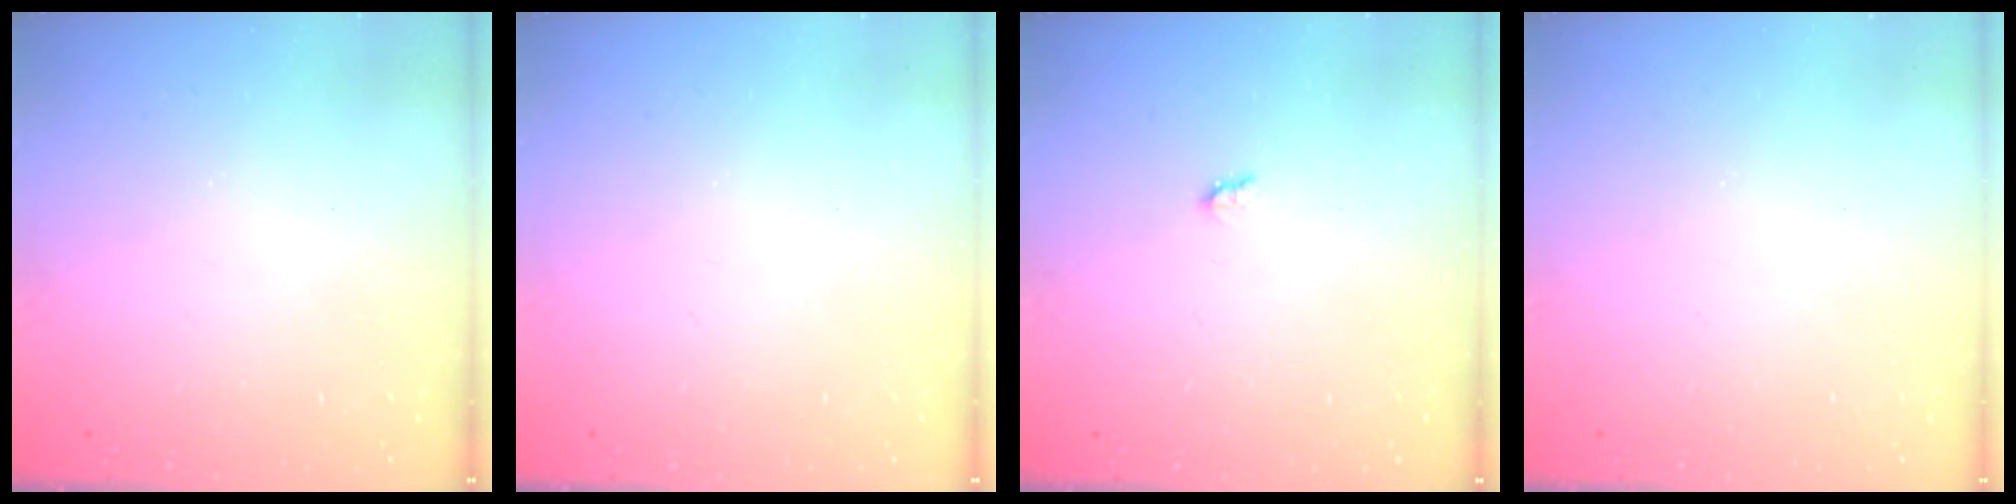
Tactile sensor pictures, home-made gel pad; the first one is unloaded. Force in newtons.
{"total": 0.0}
{"total": 1.7, "press": 1.6, "slide": 0.3}
{"total": 0.0}